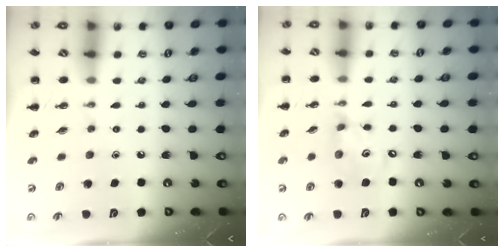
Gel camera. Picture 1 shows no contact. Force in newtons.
{"total": 8.7, "press": 8.5, "slide": 1.7}